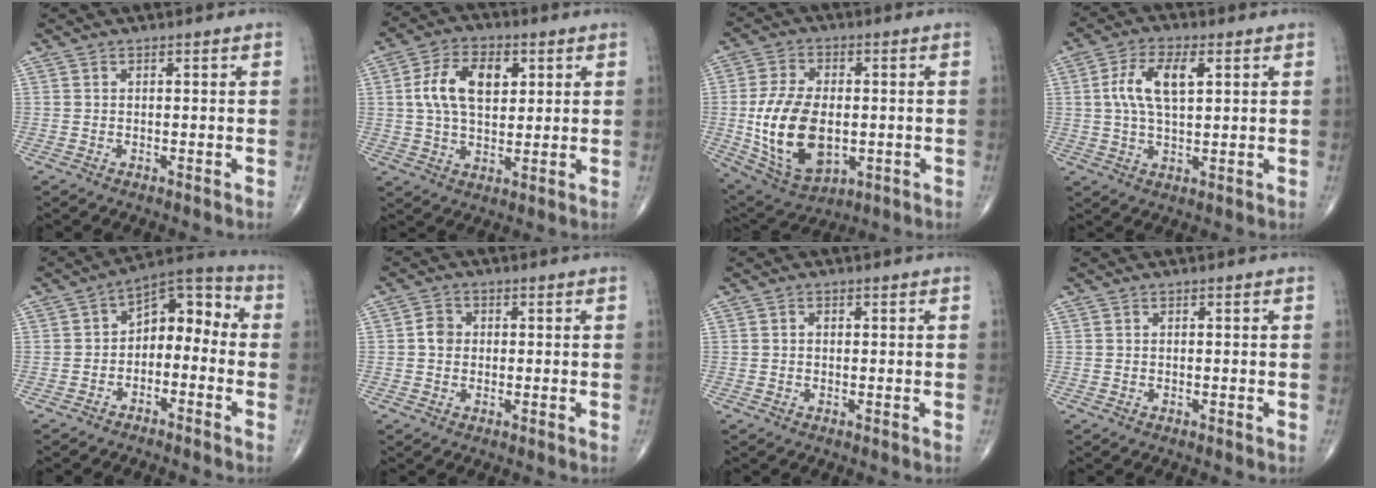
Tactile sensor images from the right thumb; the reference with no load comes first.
{"total": 11.2, "force": [2.7, 6.6, 8.7], "torque": [-0.142, 0.001, 0.046]}
{"total": 16.9, "force": [-1.7, 10.0, 13.5], "torque": [-0.244, -0.005, -0.013]}
{"total": 9.0, "force": [2.2, 4.1, 7.7], "torque": [-0.152, 0.005, 0.039]}
{"total": 9.7, "force": [-1.9, 6.3, 7.1], "torque": [-0.070, 0.056, -0.046]}
{"total": 2.9, "force": [0.1, 2.5, 1.4], "torque": [-0.015, 0.006, -0.006]}
{"total": 0.5, "force": [0.0, 0.4, 0.3], "torque": [-0.004, 0.000, 0.000]}
{"total": 0.0}